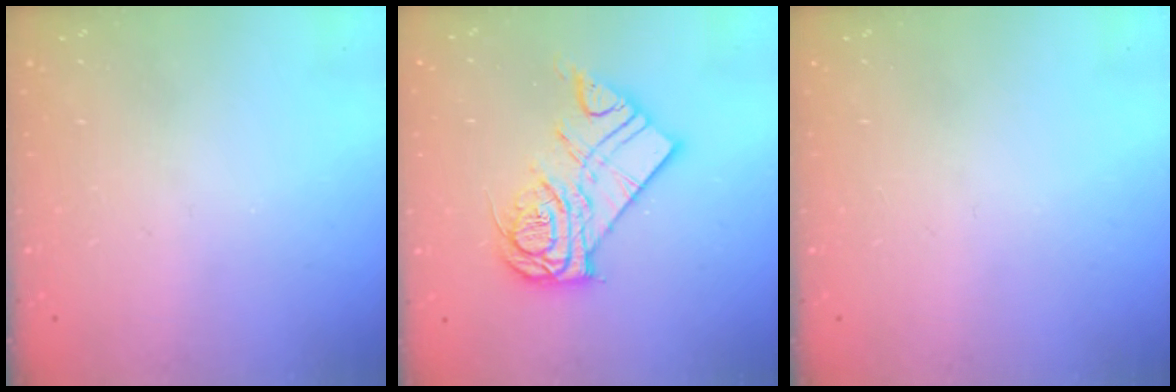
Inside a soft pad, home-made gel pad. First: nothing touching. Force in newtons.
{"total": 15.5, "press": 15.4, "slide": 1.2}
{"total": 0.0}